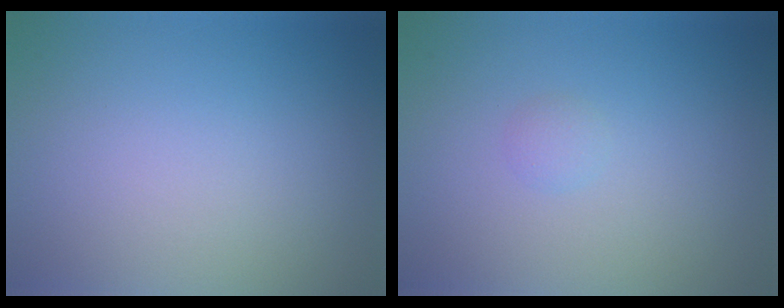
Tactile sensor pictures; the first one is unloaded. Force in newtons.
{"total": 0.8, "press": 0.8, "slide": 0.1}